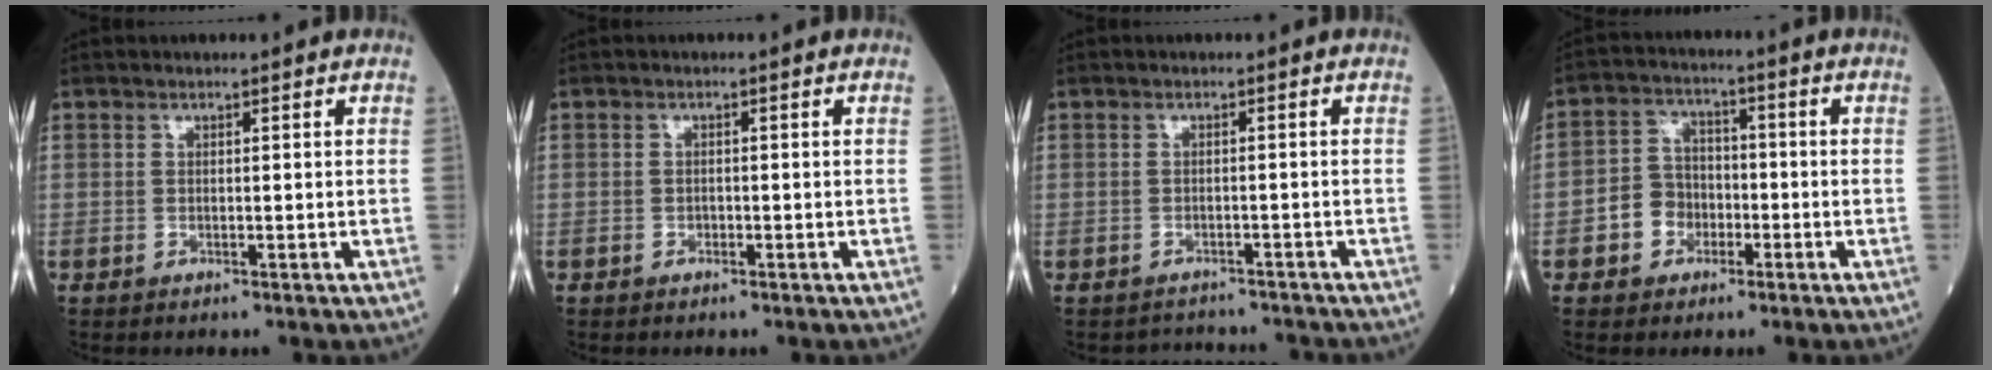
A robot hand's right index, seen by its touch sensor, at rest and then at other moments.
{"total": 0.7, "force": [-0.4, 0.5, 0.2], "torque": [-0.001, 0.003, -0.008]}
{"total": 4.6, "force": [-4.5, 0.9, -0.3], "torque": [0.007, 0.007, -0.056]}
{"total": 5.9, "force": [-2.2, 5.0, 2.1], "torque": [-0.042, 0.019, -0.039]}